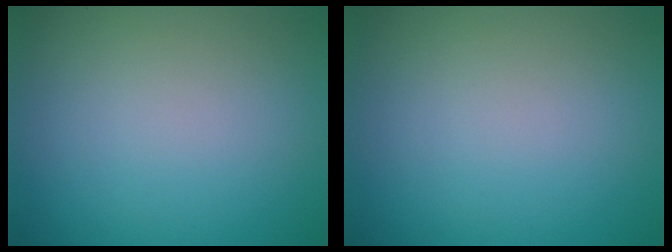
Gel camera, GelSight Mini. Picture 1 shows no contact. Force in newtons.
{"total": 0.0}